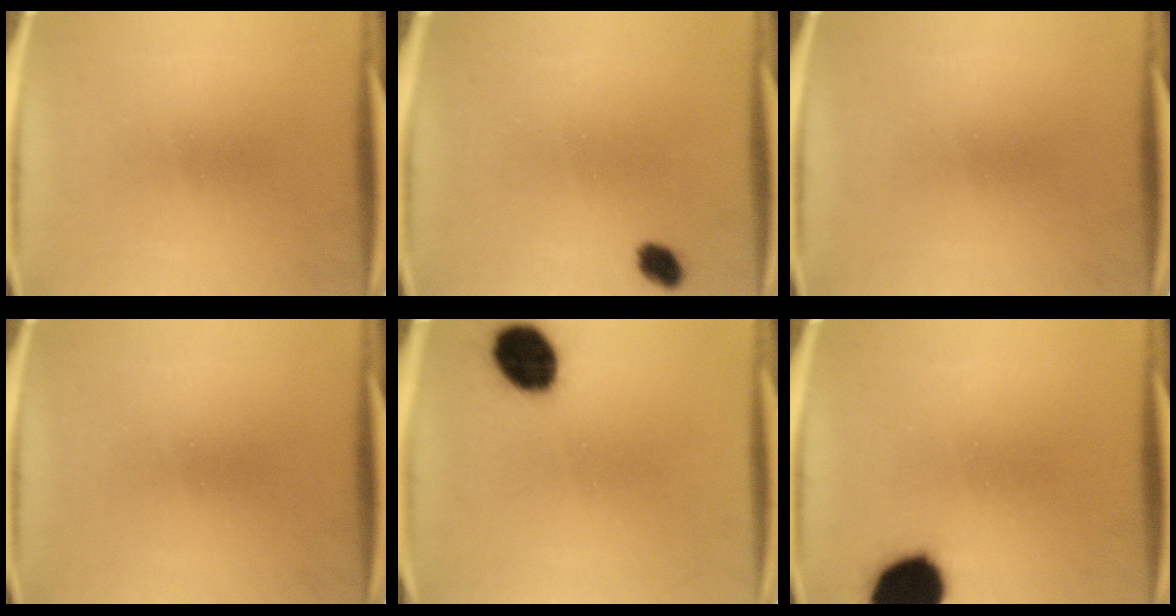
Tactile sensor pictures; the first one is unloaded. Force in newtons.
{"total": 2.8}
{"total": 0.0}
{"total": 0.0}
{"total": 11.9}
{"total": 16.0}